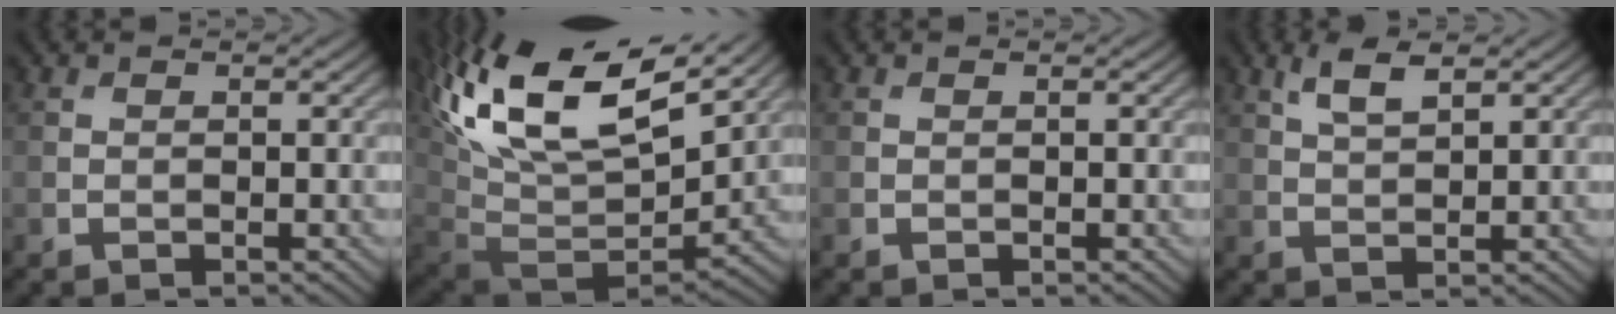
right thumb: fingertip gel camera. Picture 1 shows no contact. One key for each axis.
{"total": 18.8, "fx": 10.2, "fy": 8.4, "fz": 13.4, "tx": -0.289, "ty": 0.030, "tz": 0.181}
{"total": 0.0}
{"total": 3.6, "fx": 2.1, "fy": 1.1, "fz": 2.7, "tx": -0.064, "ty": 0.003, "tz": 0.046}